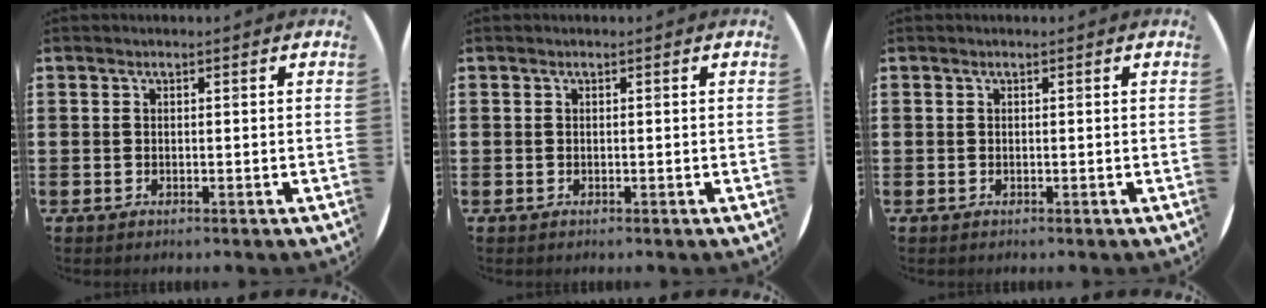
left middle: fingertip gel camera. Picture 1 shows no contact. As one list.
[{"total": 0.0}, {"total": 0.0}]